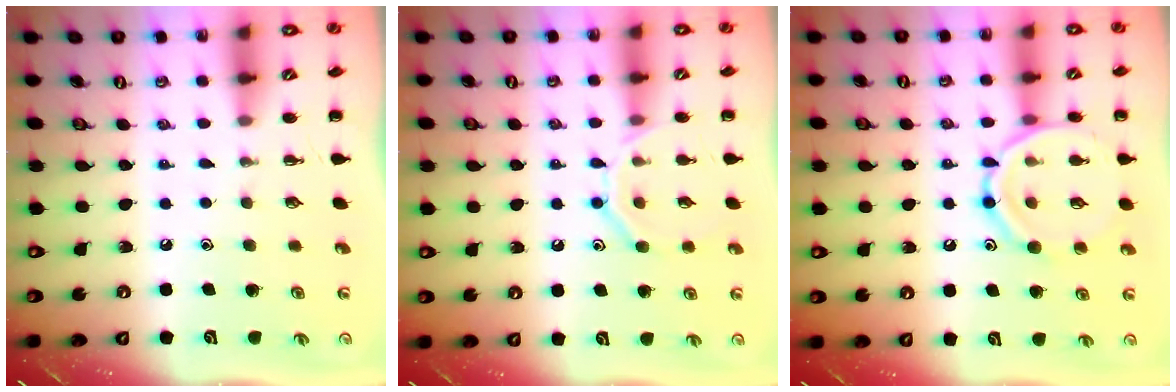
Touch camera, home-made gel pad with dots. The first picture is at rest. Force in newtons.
{"total": 10.6, "press": 10.5, "slide": 1.5}
{"total": 13.9, "press": 13.8, "slide": 1.2}